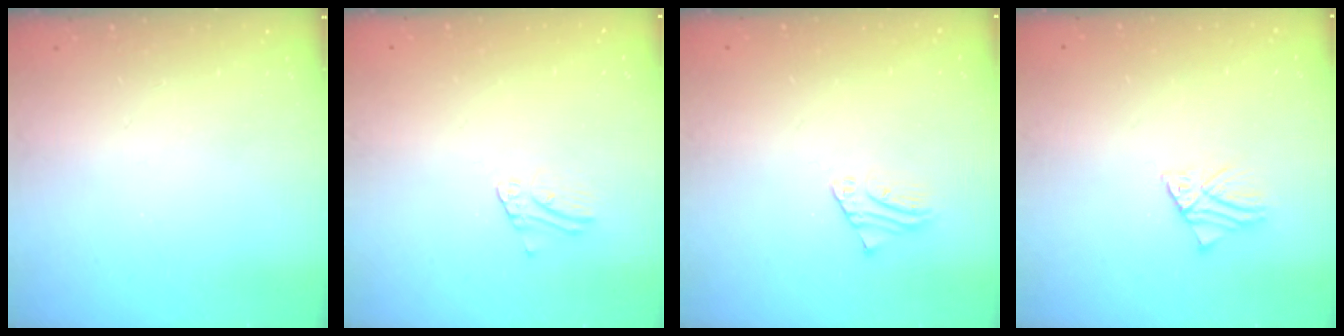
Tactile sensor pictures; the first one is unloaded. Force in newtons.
{"total": 2.7, "press": 2.7, "slide": 0.2}
{"total": 2.4, "press": 2.4, "slide": 0.2}
{"total": 1.5, "press": 1.5, "slide": 0.1}